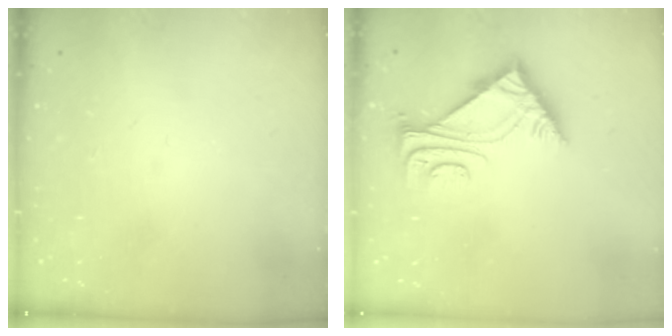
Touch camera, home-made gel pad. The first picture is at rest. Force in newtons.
{"total": 6.1, "press": 6.0, "slide": 1.0}